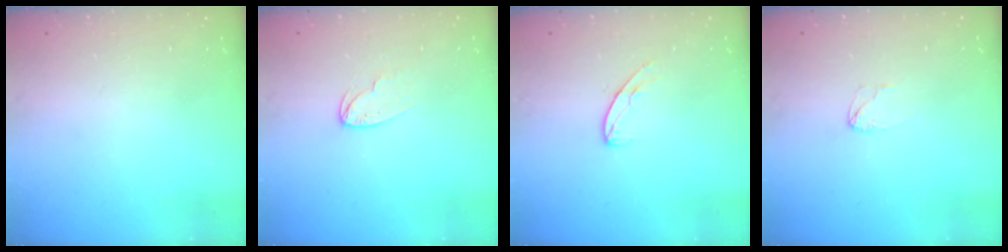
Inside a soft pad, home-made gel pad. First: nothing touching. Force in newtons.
{"total": 6.3, "press": 6.2, "slide": 0.4}
{"total": 6.6, "press": 6.5, "slide": 0.7}
{"total": 2.6, "press": 2.6, "slide": 0.2}